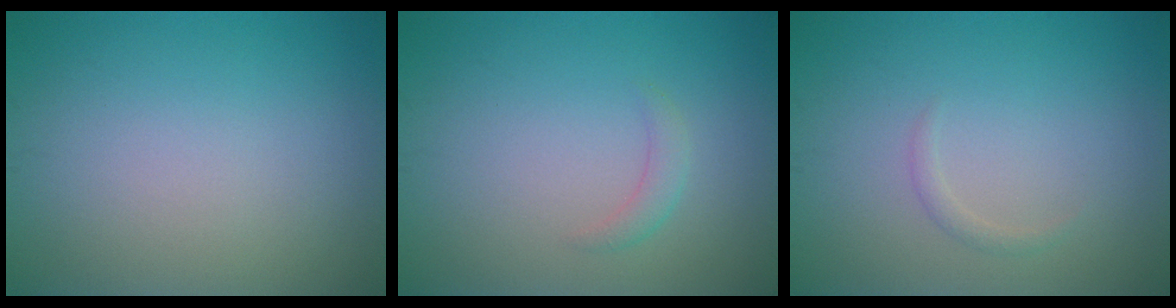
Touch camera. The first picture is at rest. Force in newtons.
{"total": 1.2, "press": 1.2, "slide": 0.1}
{"total": 0.8, "press": 0.8, "slide": 0.0}